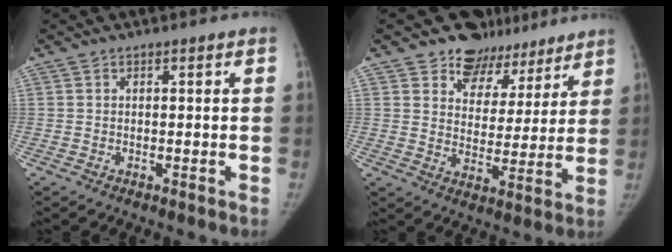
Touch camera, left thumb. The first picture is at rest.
{"total": 11.8, "force": [9.1, 7.3, 1.5], "torque": [0.025, -0.058, 0.126]}